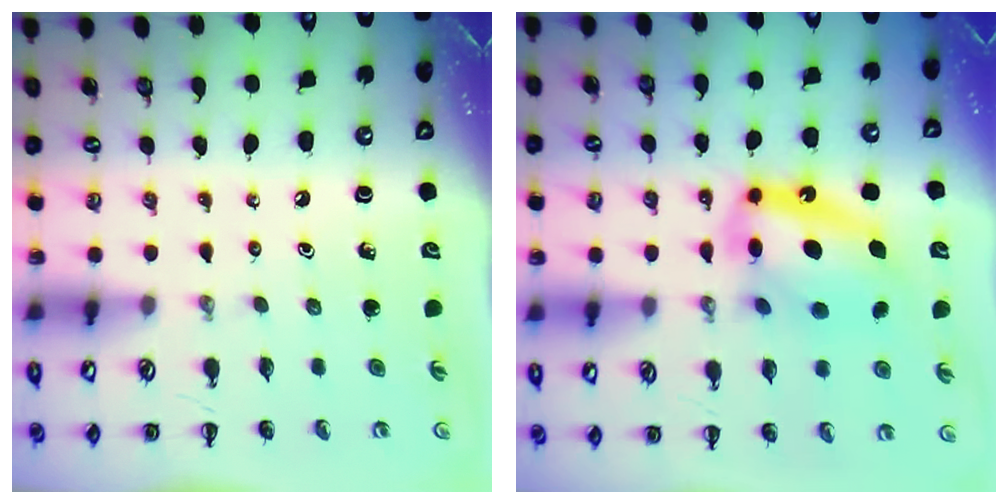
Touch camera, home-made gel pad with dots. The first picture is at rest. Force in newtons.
{"total": 14.1, "press": 13.6, "slide": 3.4}